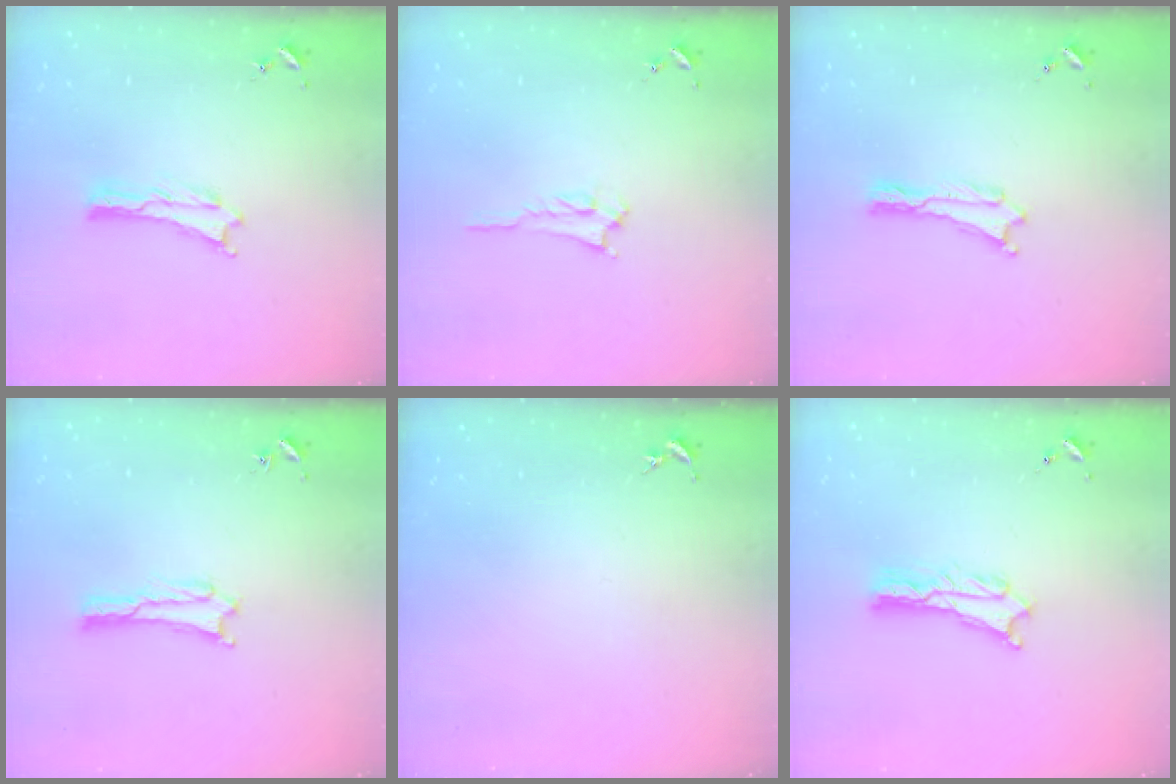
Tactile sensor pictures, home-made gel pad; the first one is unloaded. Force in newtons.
{"total": 2.2, "press": 2.2, "slide": 0.3}
{"total": 0.0}
{"total": 1.7, "press": 1.7, "slide": 0.1}
{"total": 0.0}
{"total": 2.4, "press": 2.4, "slide": 0.2}